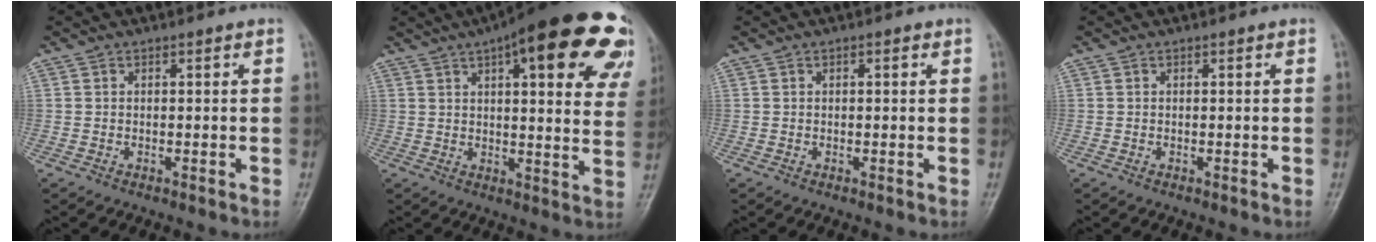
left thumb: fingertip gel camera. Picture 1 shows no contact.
{"total": 28.0, "force": [14.7, 8.6, 22.2], "torque": [-0.233, -0.002, 0.181]}
{"total": 0.8, "force": [0.4, 0.3, 0.7], "torque": [-0.012, 0.001, 0.003]}
{"total": 0.0}